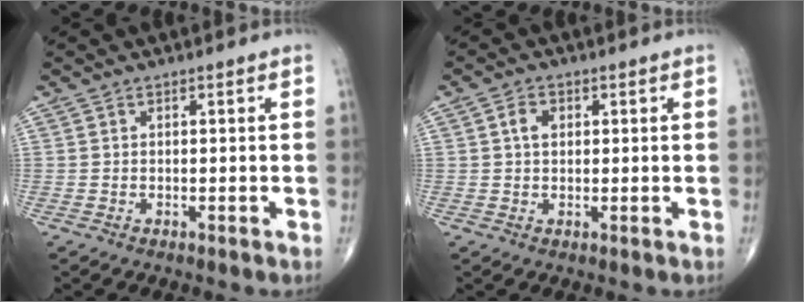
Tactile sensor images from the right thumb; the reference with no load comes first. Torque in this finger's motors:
{"motor_torque": [-0.26, 0.26, 0.19, 0.18, 0.03]}